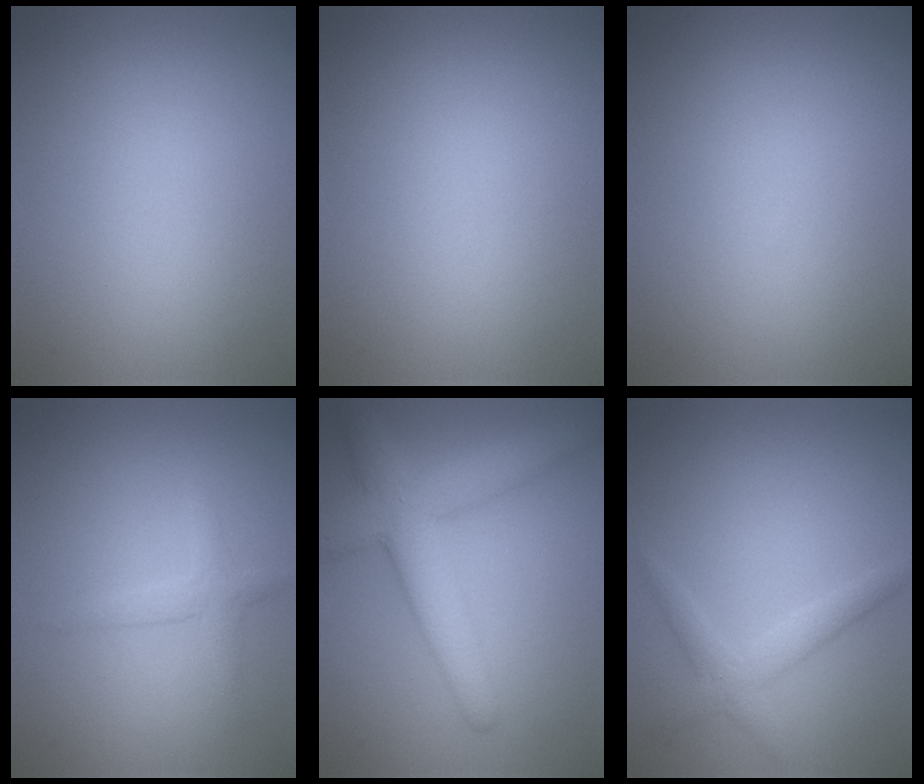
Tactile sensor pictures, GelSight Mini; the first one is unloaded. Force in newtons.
{"total": 0.0}
{"total": 0.0}
{"total": 1.7, "press": 1.7, "slide": 0.1}
{"total": 6.8, "press": 6.8, "slide": 0.2}
{"total": 2.3, "press": 2.3, "slide": 0.2}